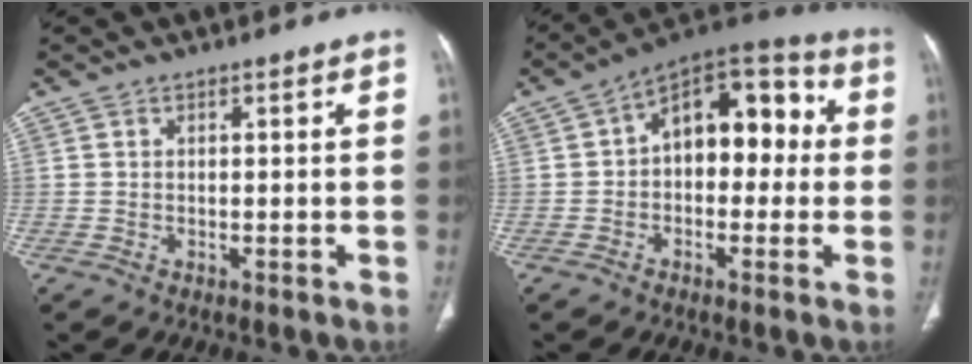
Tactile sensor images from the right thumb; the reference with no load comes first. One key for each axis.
{"total": 14.9, "fx": 1.2, "fy": 9.1, "fz": 11.8, "tx": -0.117, "ty": 0.049, "tz": 0.003}